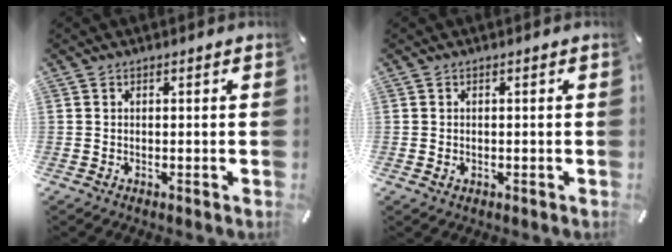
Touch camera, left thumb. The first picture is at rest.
{"total": 0.9, "force": [-0.1, 0.8, 0.4], "torque": [-0.008, 0.004, -0.003]}